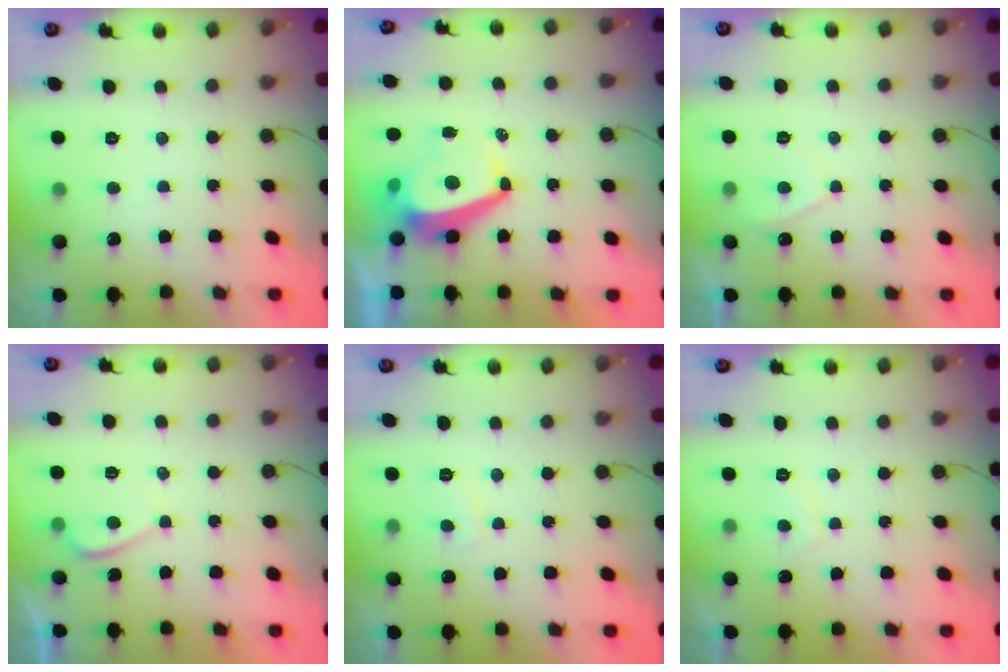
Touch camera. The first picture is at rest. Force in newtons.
{"total": 7.2, "press": 7.2, "slide": 0.7}
{"total": 2.3, "press": 2.2, "slide": 0.4}
{"total": 0.0}
{"total": 2.6, "press": 2.5, "slide": 0.6}
{"total": 1.5, "press": 1.3, "slide": 0.7}